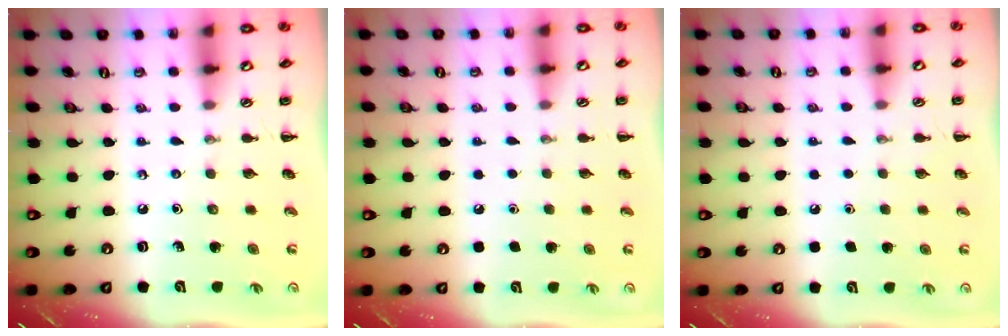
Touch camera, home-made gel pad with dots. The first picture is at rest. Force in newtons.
{"total": 1.8, "press": 1.7, "slide": 0.1}
{"total": 1.7, "press": 1.6, "slide": 0.1}